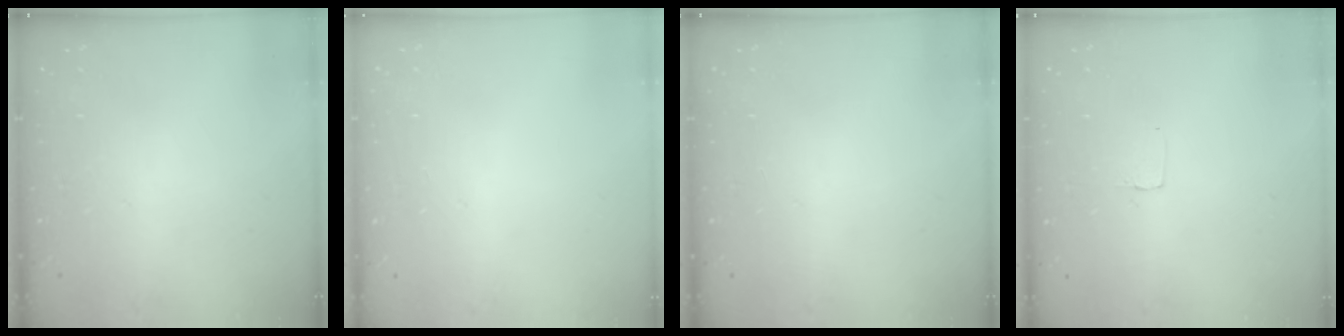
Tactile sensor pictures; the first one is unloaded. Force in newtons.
{"total": 0.0}
{"total": 0.0}
{"total": 2.6, "press": 2.6, "slide": 0.2}